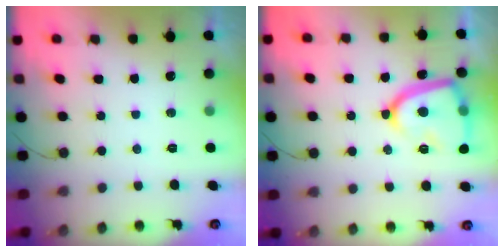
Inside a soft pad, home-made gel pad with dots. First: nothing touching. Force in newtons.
{"total": 17.7, "press": 17.6, "slide": 1.6}